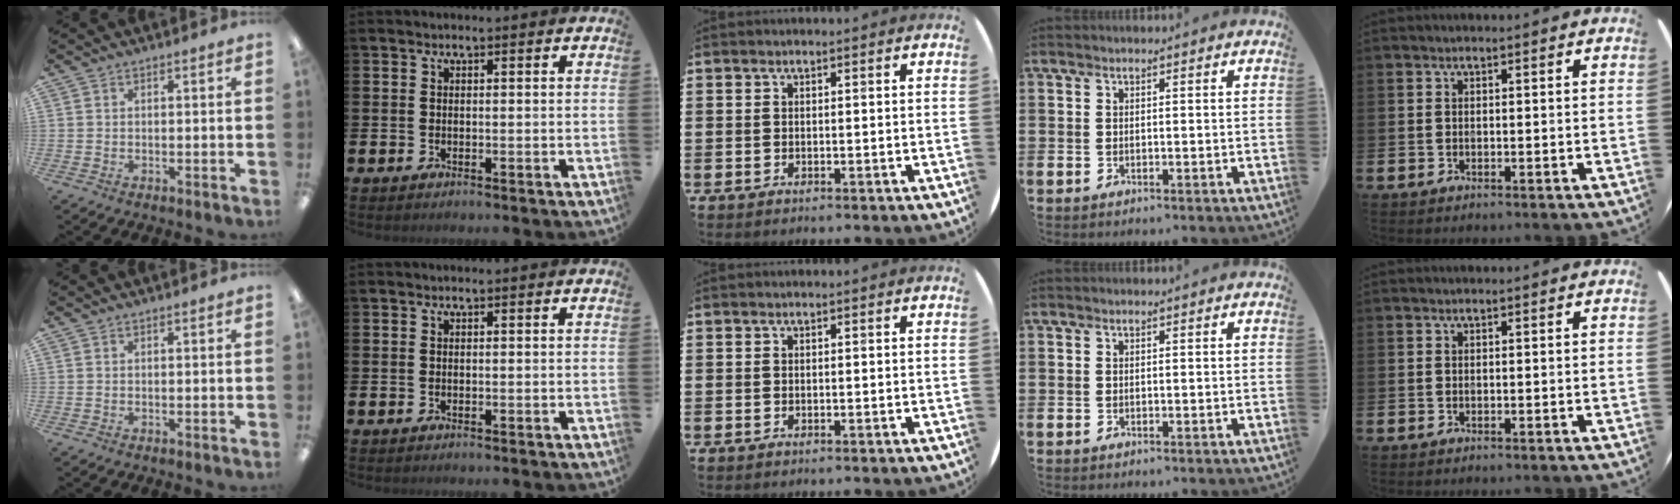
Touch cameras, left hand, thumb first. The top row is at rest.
{}